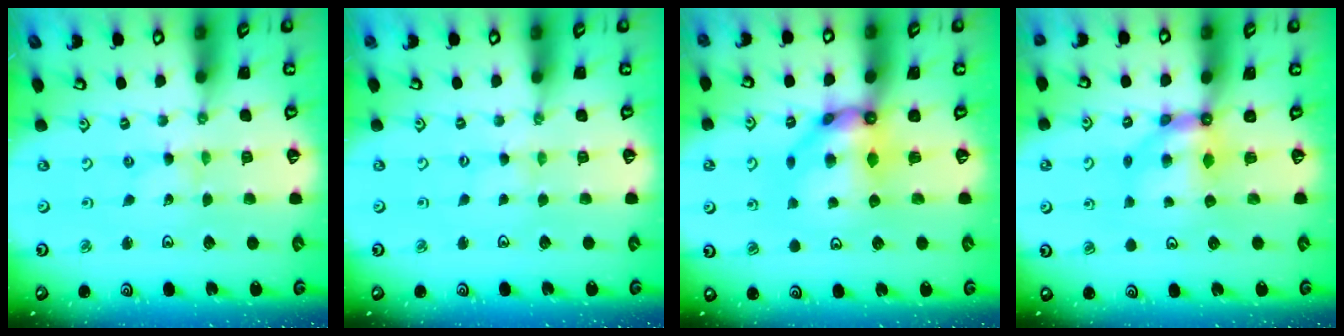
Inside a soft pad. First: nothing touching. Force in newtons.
{"total": 0.0}
{"total": 10.3, "press": 10.2, "slide": 0.7}
{"total": 6.6, "press": 6.6, "slide": 0.6}